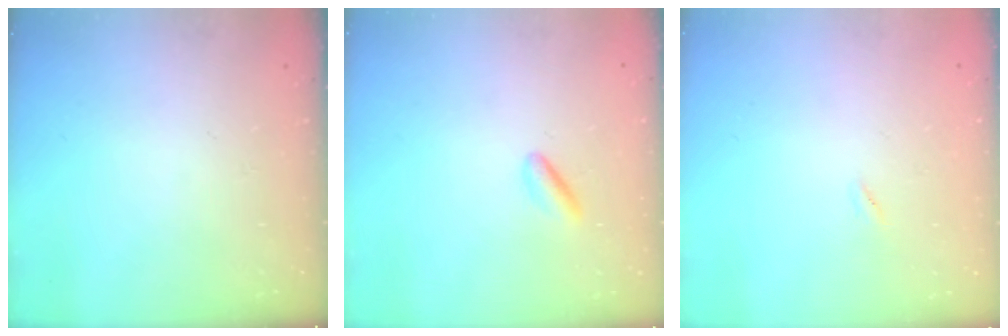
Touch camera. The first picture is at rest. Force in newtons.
{"total": 2.7, "press": 2.6, "slide": 0.7}
{"total": 0.5, "press": 0.3, "slide": 0.4}